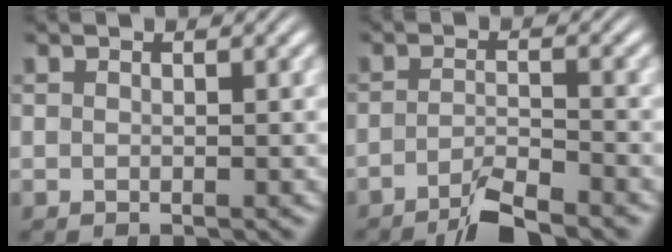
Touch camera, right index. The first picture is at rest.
{"total": 4.6, "force": [-4.1, 0.5, 1.8], "torque": [-0.028, -0.012, -0.065]}